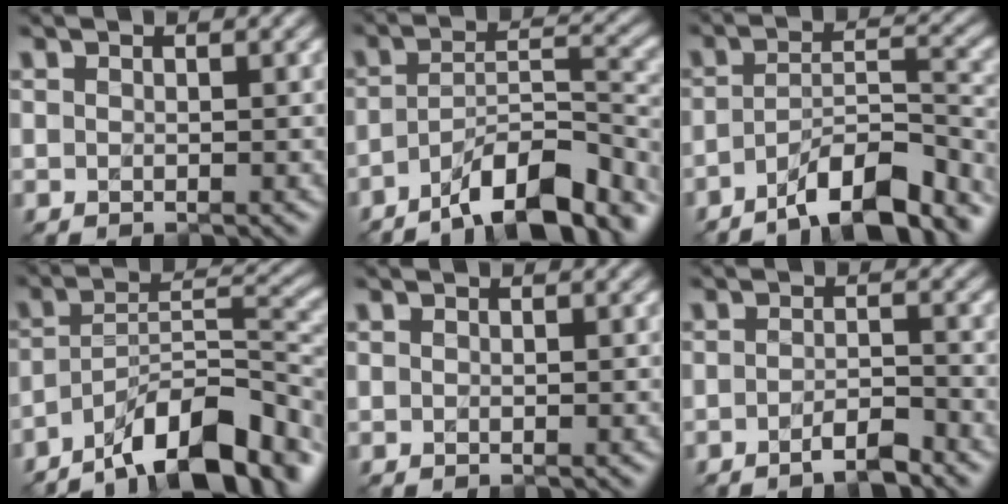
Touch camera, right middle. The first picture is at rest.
{"total": 9.7, "force": [-6.8, 2.6, 6.4], "torque": [-0.094, 0.006, -0.120]}
{"total": 8.5, "force": [-6.0, 2.2, 5.6], "torque": [-0.081, 0.005, -0.102]}
{"total": 12.3, "force": [-8.6, 3.9, 7.9], "torque": [-0.111, 0.016, -0.157]}
{"total": 0.0}
{"total": 2.6, "force": [-1.8, 0.5, 1.8], "torque": [-0.028, 0.003, -0.035]}